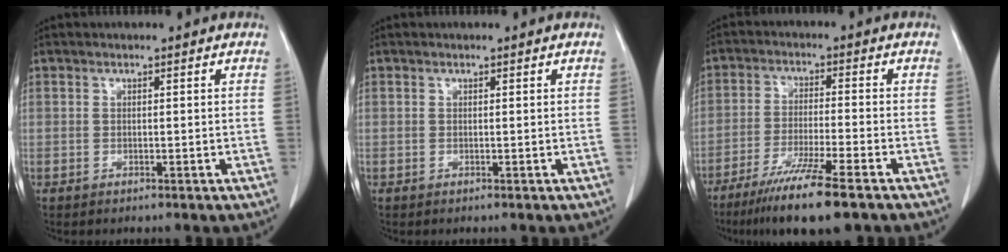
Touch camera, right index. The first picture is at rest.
{"total": 0.0}
{"total": 11.0, "force": [-7.7, -0.1, 7.8], "torque": [-0.135, -0.031, -0.126]}